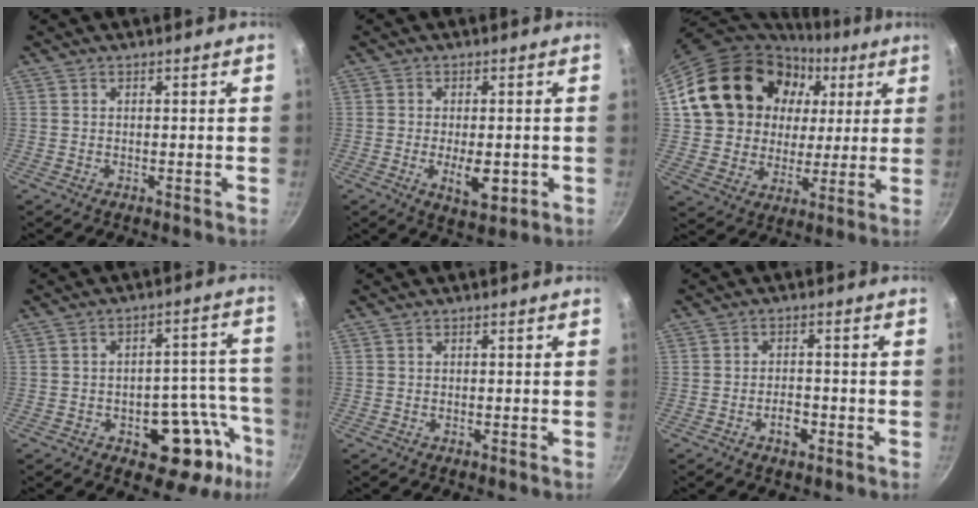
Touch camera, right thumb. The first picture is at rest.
{"total": 6.9, "force": [-1.5, 3.3, 5.9], "torque": [-0.075, -0.002, -0.016]}
{"total": 22.2, "force": [6.7, 18.3, 10.6], "torque": [-0.177, 0.024, 0.125]}
{"total": 16.3, "force": [-6.8, 10.1, 10.9], "torque": [-0.056, 0.054, -0.076]}
{"total": 0.0}
{"total": 3.8, "force": [-1.8, 2.1, 2.6], "torque": [-0.028, 0.014, -0.029]}